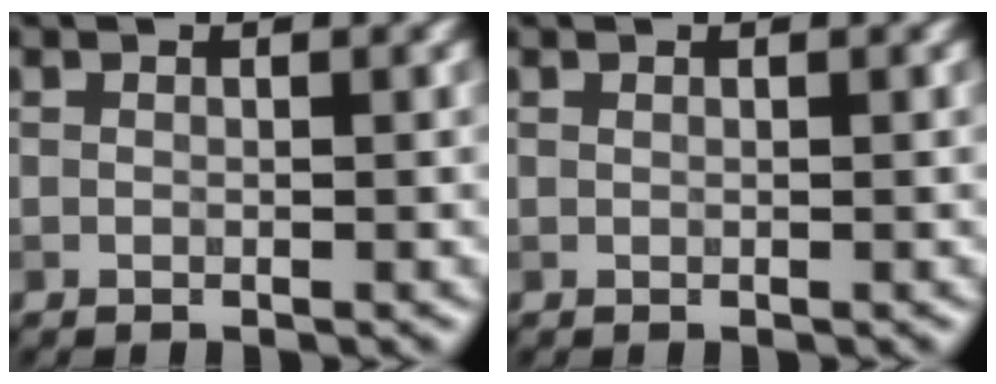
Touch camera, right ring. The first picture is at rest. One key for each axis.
{"total": 0.0}